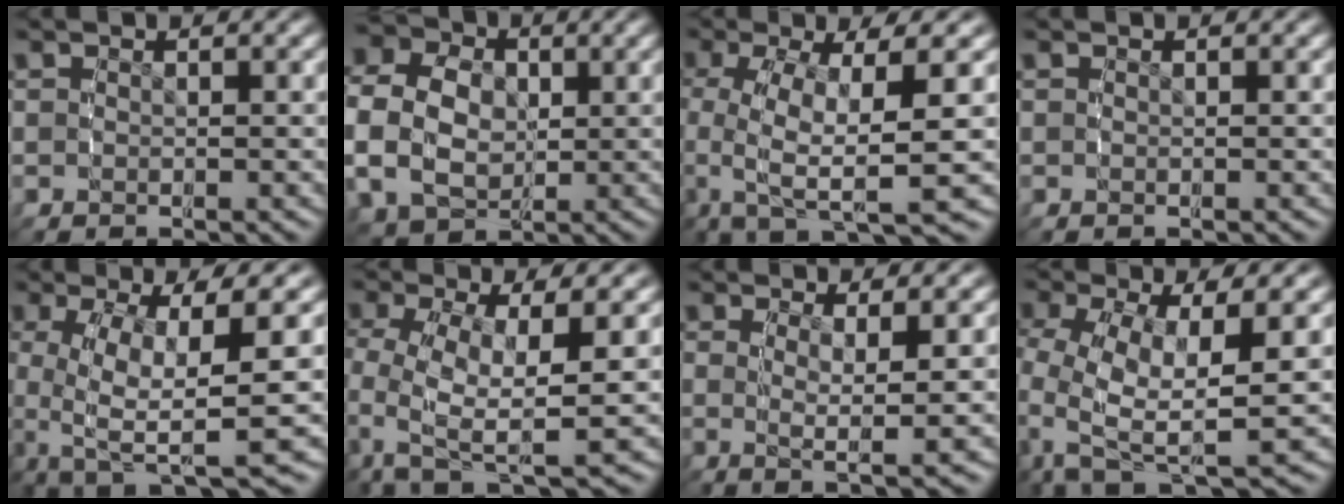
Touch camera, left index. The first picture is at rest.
{"total": 9.0, "force": [0.7, 7.7, 4.7], "torque": [-0.105, -0.013, 0.011]}
{"total": 10.8, "force": [-1.6, 6.5, 8.4], "torque": [-0.166, -0.024, -0.014]}
{"total": 0.0}
{"total": 11.0, "force": [-2.6, 6.1, 8.8], "torque": [-0.164, -0.032, -0.024]}
{"total": 9.0, "force": [-0.8, 5.8, 6.8], "torque": [-0.158, -0.038, 0.002]}
{"total": 4.9, "force": [0.0, 1.0, 4.8], "torque": [-0.071, -0.007, 0.004]}
{"total": 10.1, "force": [-1.2, 6.9, 7.3], "torque": [-0.170, -0.047, -0.001]}